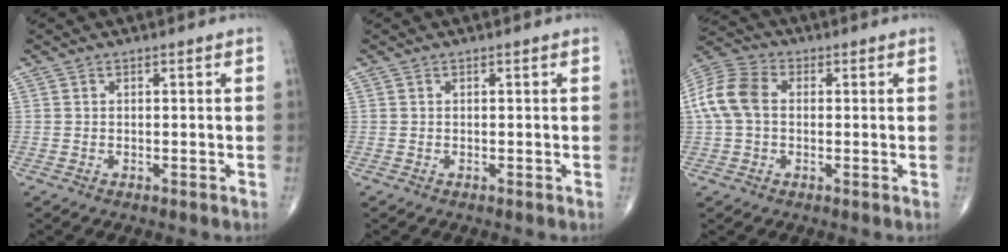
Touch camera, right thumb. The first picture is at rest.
{"total": 0.0}
{"total": 10.0, "force": [0.7, 7.0, 7.1], "torque": [-0.155, 0.027, 0.007]}